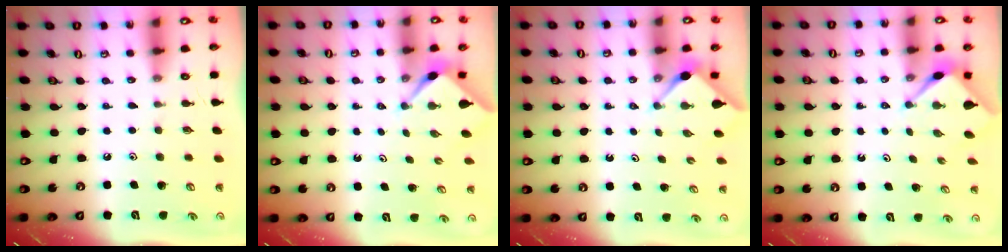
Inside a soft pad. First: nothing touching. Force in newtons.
{"total": 2.4, "press": 2.4, "slide": 0.3}
{"total": 3.0, "press": 3.0, "slide": 0.4}
{"total": 3.5, "press": 3.5, "slide": 0.3}